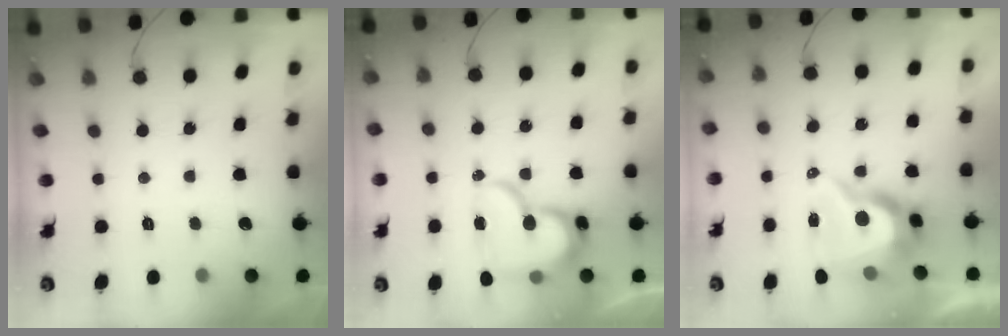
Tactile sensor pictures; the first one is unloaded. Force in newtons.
{"total": 17.5, "press": 17.5, "slide": 1.2}
{"total": 11.4, "press": 11.3, "slide": 0.8}